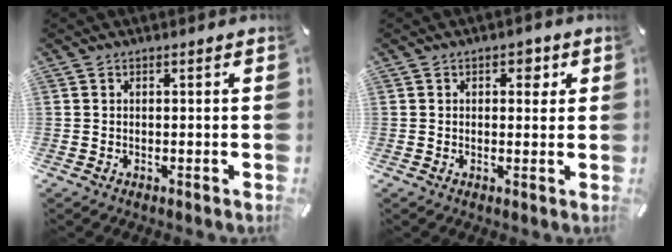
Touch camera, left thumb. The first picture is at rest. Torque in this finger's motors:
{"motor_torque": [0.11, -0.26, -0.03, 0.06, -0.02]}